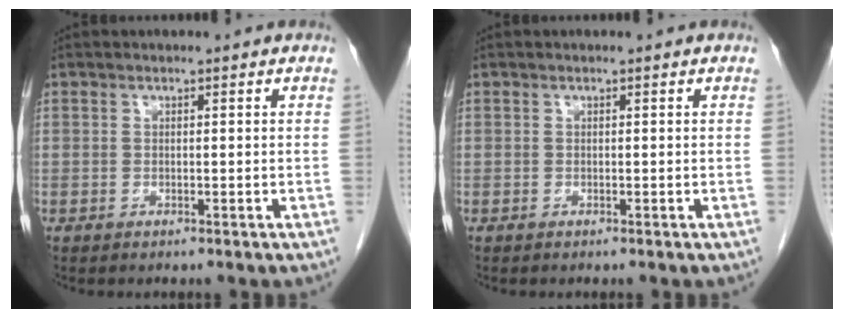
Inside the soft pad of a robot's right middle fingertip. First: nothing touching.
{"total": 0.0}